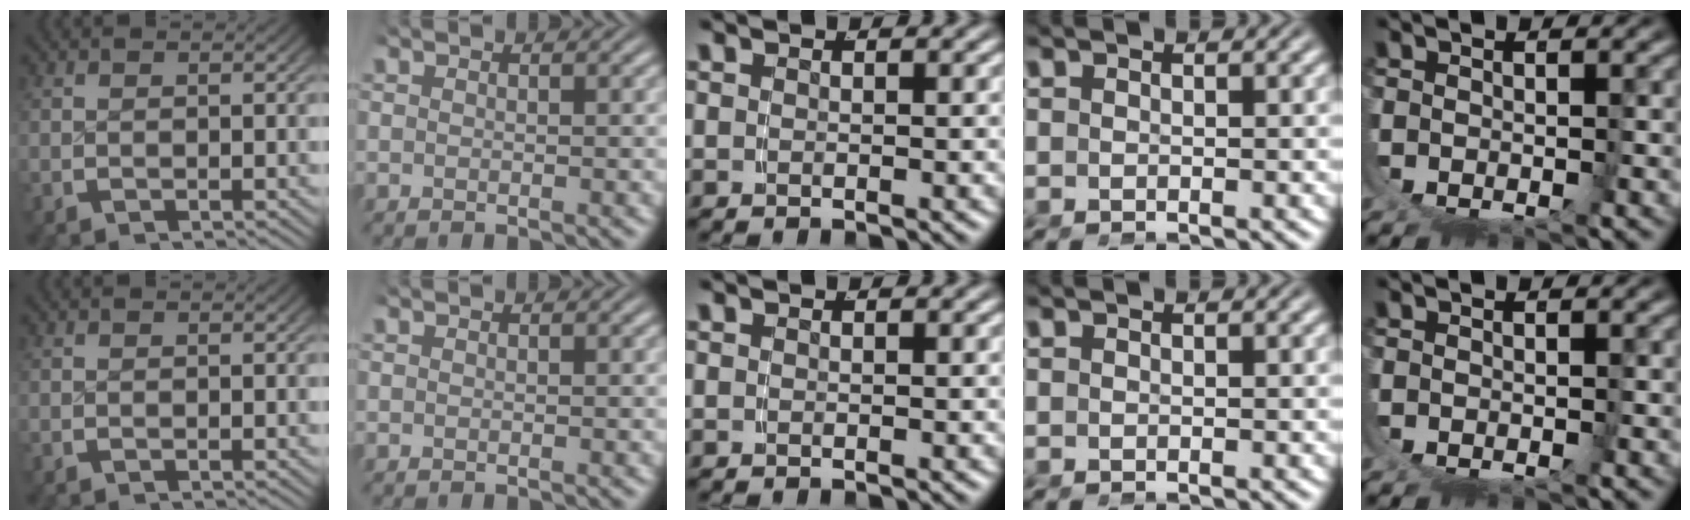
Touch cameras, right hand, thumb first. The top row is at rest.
{}